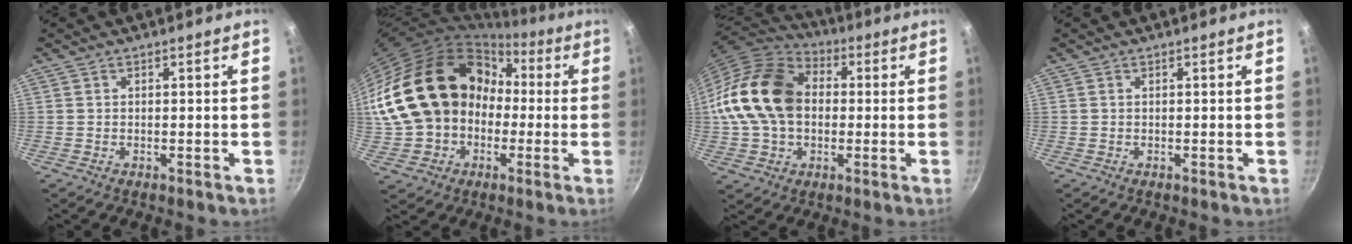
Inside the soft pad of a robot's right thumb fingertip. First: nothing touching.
{"total": 23.6, "force": [0.8, 18.6, 14.4], "torque": [-0.247, 0.070, 0.032]}
{"total": 19.8, "force": [1.3, 14.4, 13.5], "torque": [-0.241, 0.033, 0.015]}
{"total": 0.0}